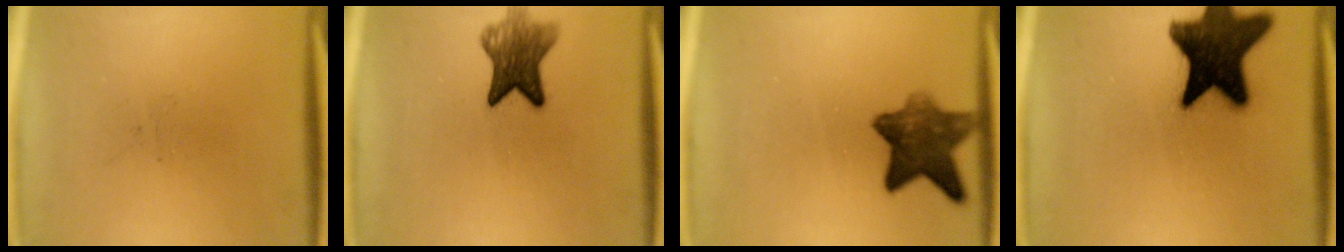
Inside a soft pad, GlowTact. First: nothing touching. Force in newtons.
{"total": 7.3}
{"total": 8.5}
{"total": 19.3}